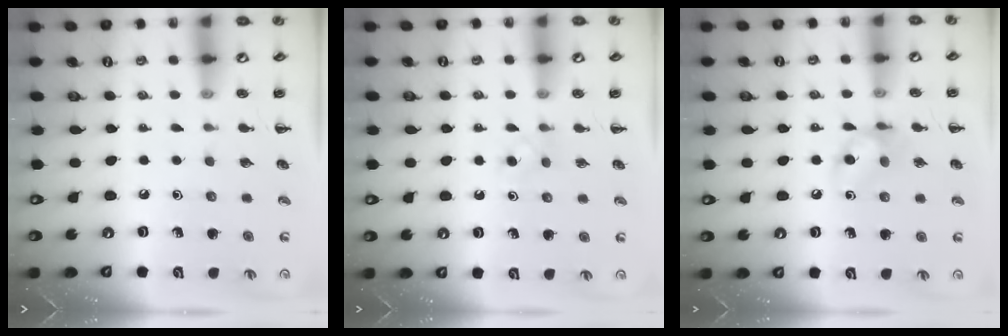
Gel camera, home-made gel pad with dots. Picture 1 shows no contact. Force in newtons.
{"total": 2.7, "press": 2.5, "slide": 1.1}
{"total": 8.1, "press": 8.0, "slide": 0.7}